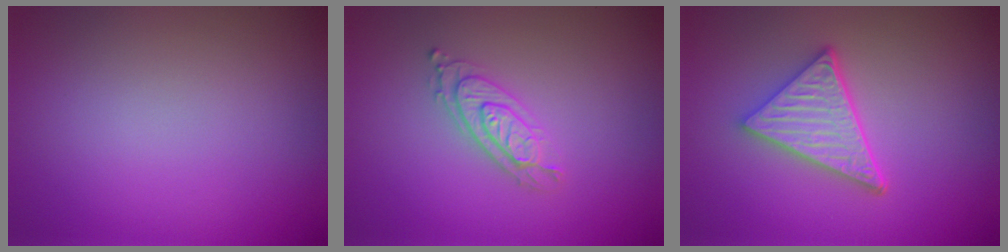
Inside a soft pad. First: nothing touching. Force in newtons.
{"total": 2.6, "press": 2.3, "slide": 1.3}
{"total": 4.8, "press": 3.7, "slide": 3.1}